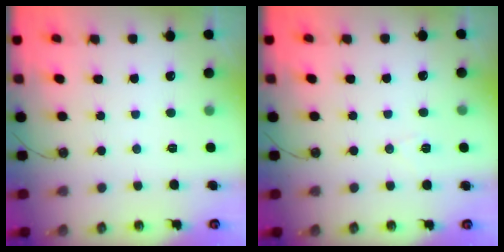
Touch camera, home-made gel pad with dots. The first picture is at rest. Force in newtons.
{"total": 4.5, "press": 3.8, "slide": 2.3}